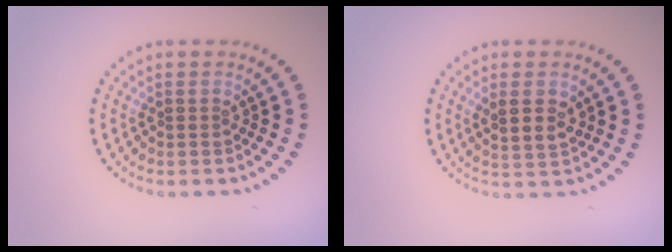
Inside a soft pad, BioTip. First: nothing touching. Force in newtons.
{"total": 2.5, "press": 2.3, "slide": 1.0}